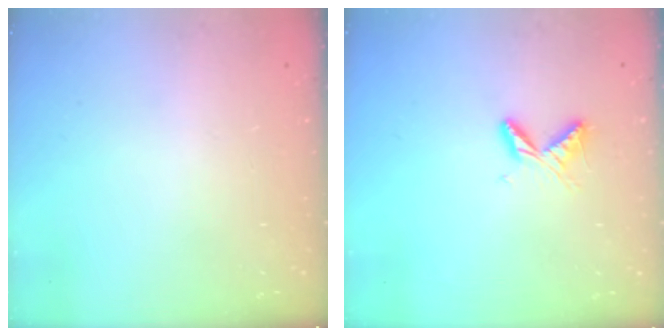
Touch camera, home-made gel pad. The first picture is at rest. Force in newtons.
{"total": 6.3, "press": 6.2, "slide": 0.7}